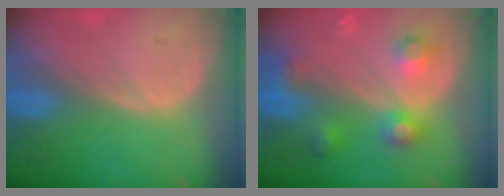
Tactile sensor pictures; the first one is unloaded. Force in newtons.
{"total": 5.6, "press": 5.6, "slide": 0.4}